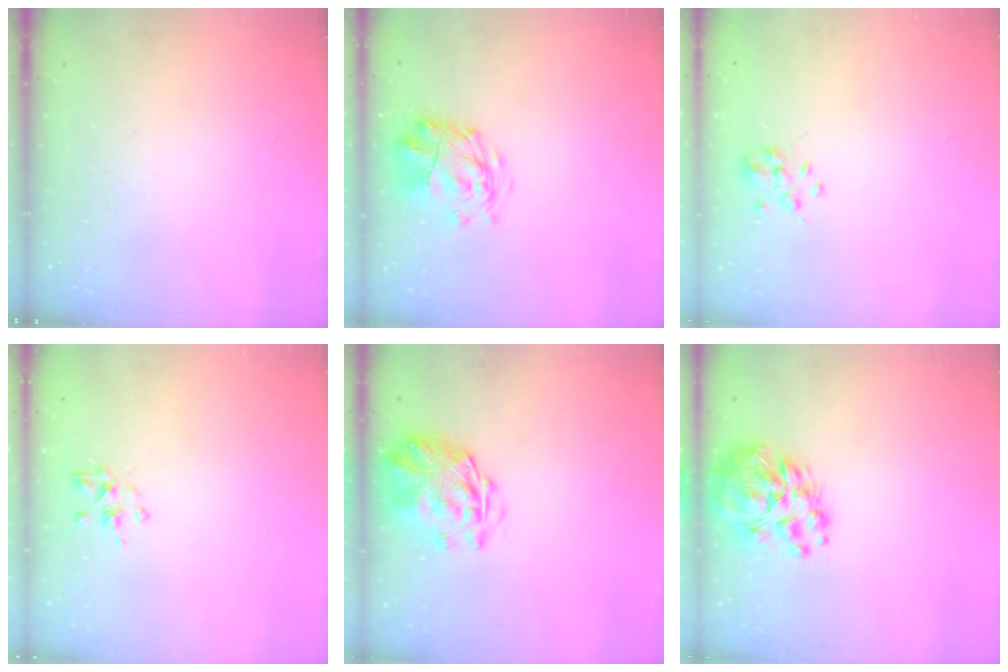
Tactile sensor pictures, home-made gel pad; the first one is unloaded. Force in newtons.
{"total": 4.6, "press": 4.5, "slide": 0.9}
{"total": 2.7, "press": 2.5, "slide": 1.1}
{"total": 2.1, "press": 1.9, "slide": 0.9}
{"total": 3.1, "press": 2.8, "slide": 1.5}
{"total": 14.5, "press": 13.7, "slide": 4.7}